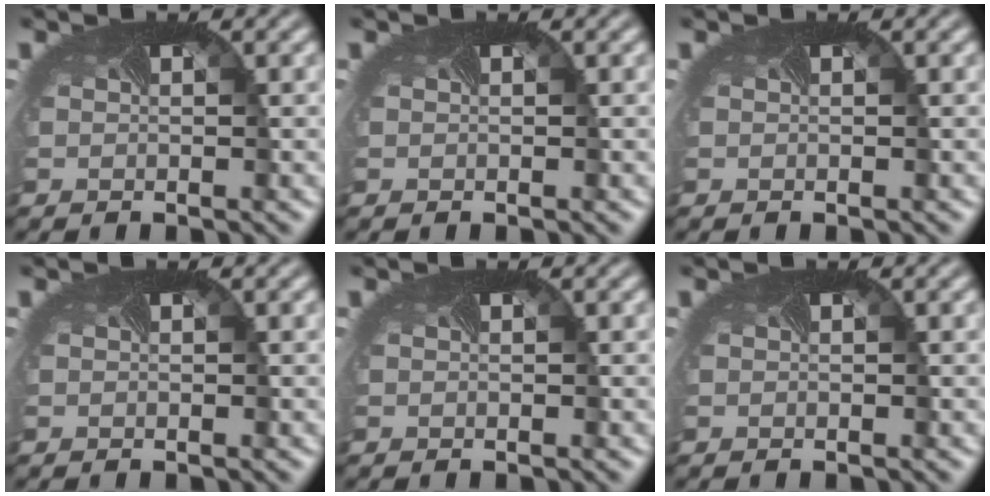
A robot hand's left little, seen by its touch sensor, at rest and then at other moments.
{"total": 0.0}
{"total": 0.0}
{"total": 0.0}
{"total": 0.0}
{"total": 0.0}